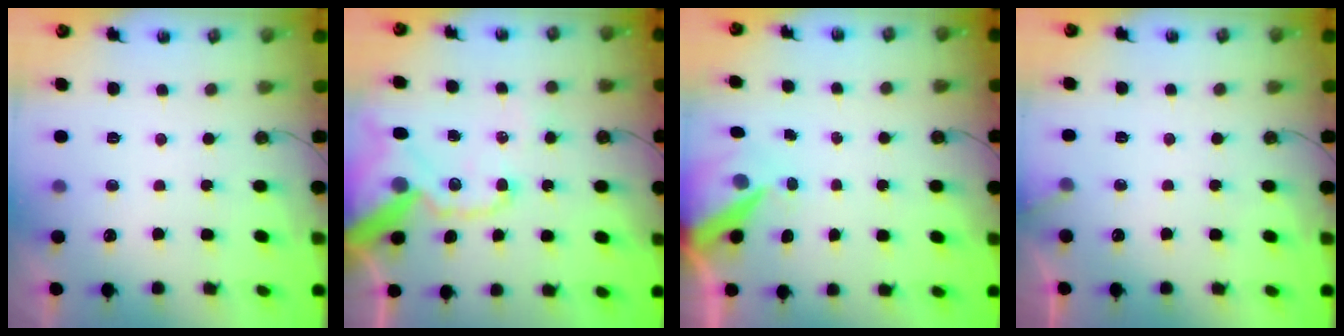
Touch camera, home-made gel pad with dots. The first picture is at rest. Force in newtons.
{"total": 21.5, "press": 21.4, "slide": 2.9}
{"total": 8.4, "press": 8.3, "slide": 1.2}
{"total": 3.9, "press": 3.9, "slide": 0.2}